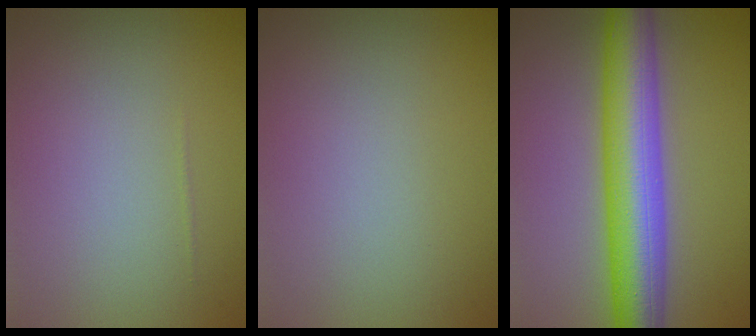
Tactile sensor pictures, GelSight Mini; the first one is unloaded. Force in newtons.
{"total": 0.0}
{"total": 9.6, "press": 9.6, "slide": 0.1}